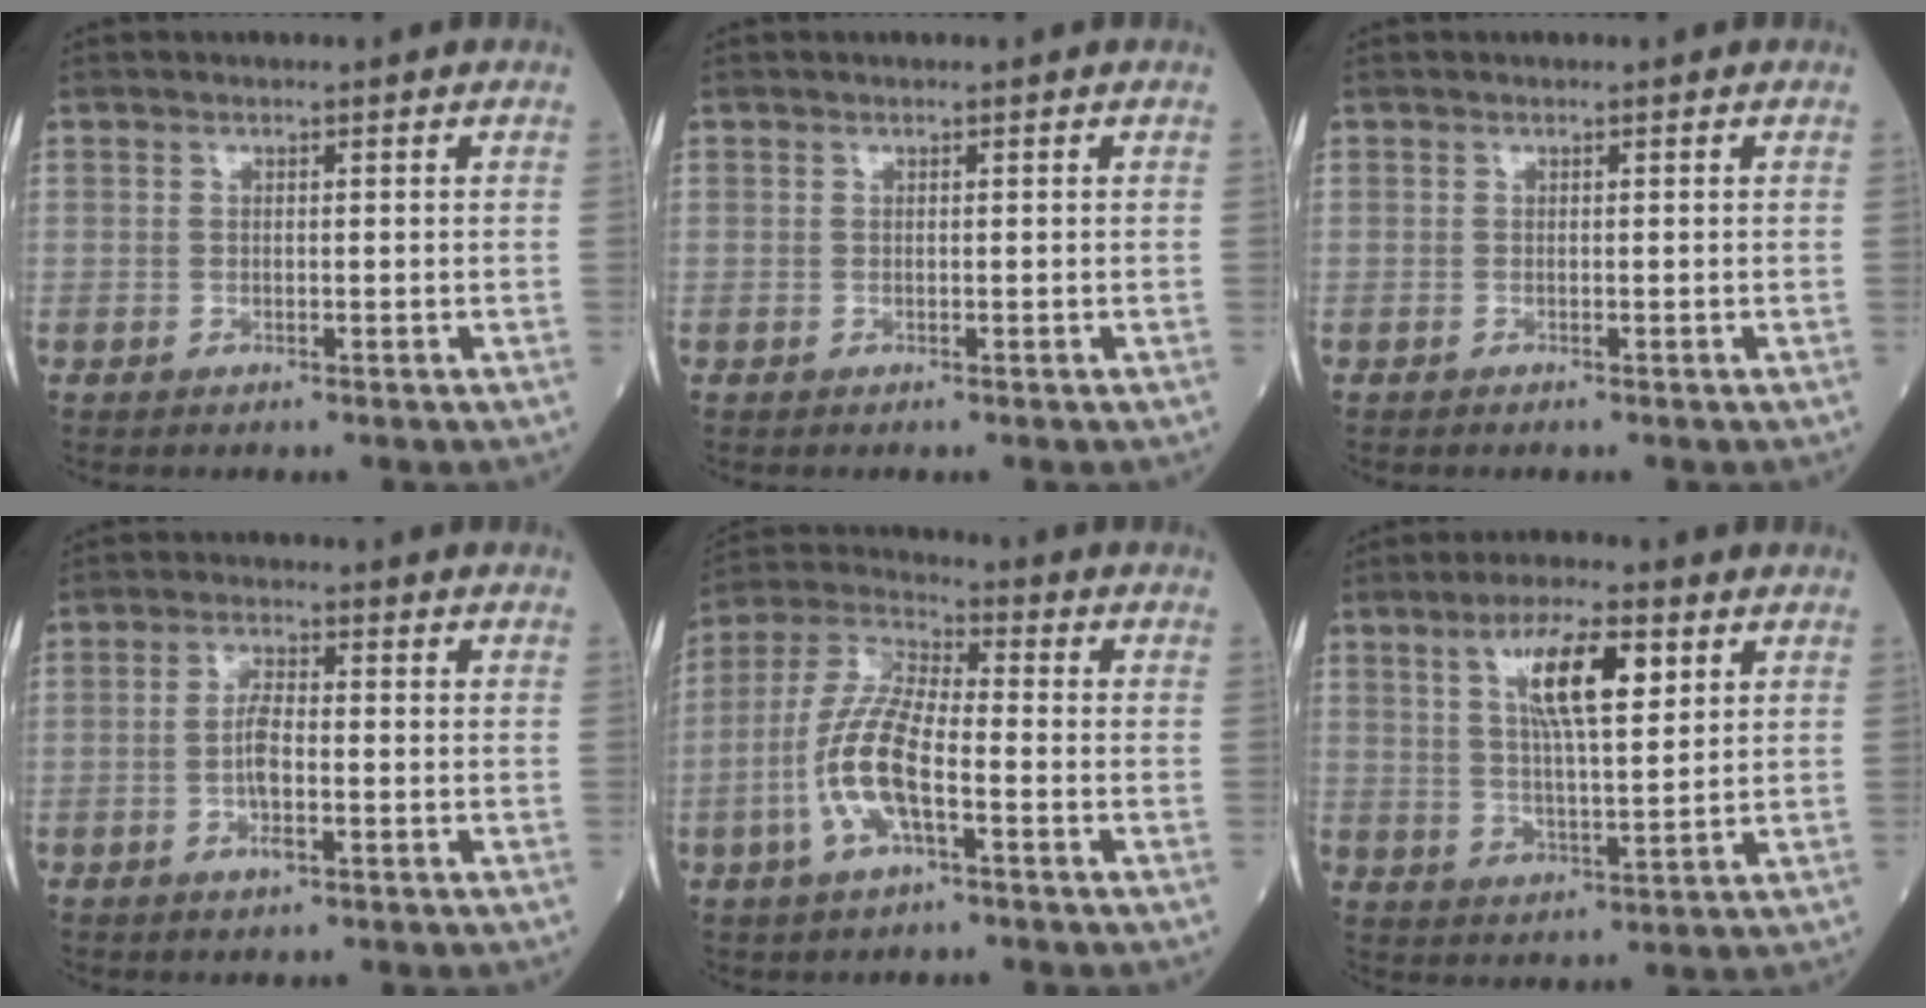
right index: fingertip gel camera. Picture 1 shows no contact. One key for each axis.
{"total": 0.0}
{"total": 0.0}
{"total": 4.7, "fx": -1.2, "fy": 1.2, "fz": 4.4, "tx": -0.091, "ty": 0.002, "tz": -0.022}
{"total": 11.3, "fx": -3.2, "fy": 3.2, "fz": 10.4, "tx": -0.226, "ty": 0.006, "tz": -0.065}
{"total": 10.2, "fx": 4.0, "fy": 2.1, "fz": 9.1, "tx": -0.164, "ty": 0.007, "tz": 0.073}